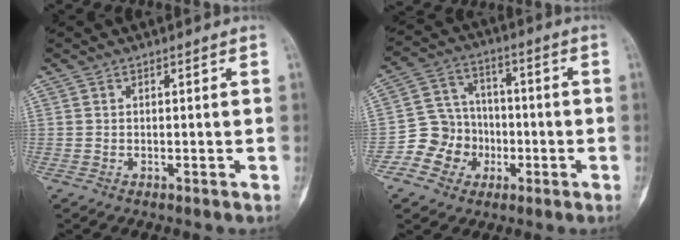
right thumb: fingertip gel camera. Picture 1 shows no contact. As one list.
[{"total": 10.1, "force": [-3.3, 9.2, 2.5], "torque": [0.006, 0.042, -0.063]}]